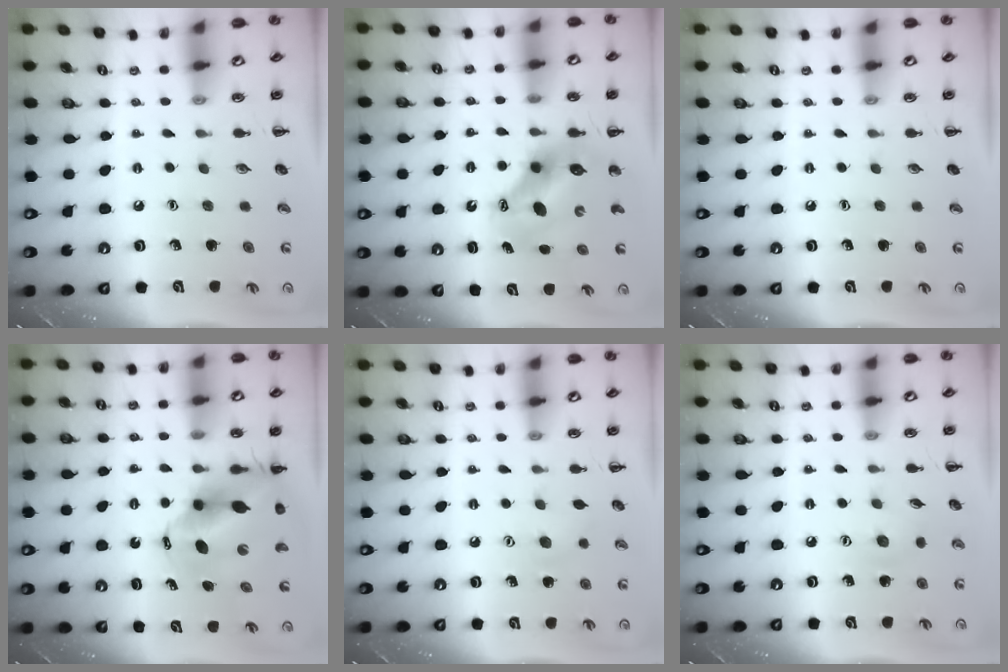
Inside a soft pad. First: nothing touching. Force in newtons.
{"total": 7.6, "press": 7.4, "slide": 1.6}
{"total": 0.0}
{"total": 10.3, "press": 10.0, "slide": 2.6}
{"total": 6.3, "press": 6.2, "slide": 1.3}
{"total": 5.6, "press": 5.5, "slide": 1.1}